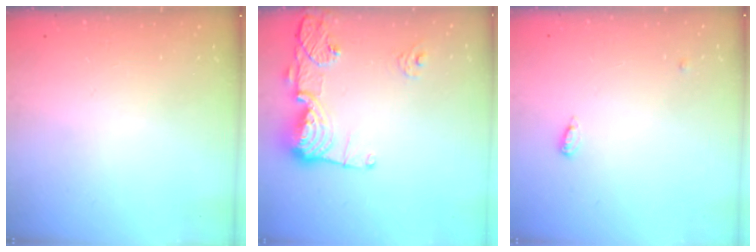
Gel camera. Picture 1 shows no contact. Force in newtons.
{"total": 15.9, "press": 15.9, "slide": 1.5}
{"total": 3.6, "press": 3.5, "slide": 0.7}